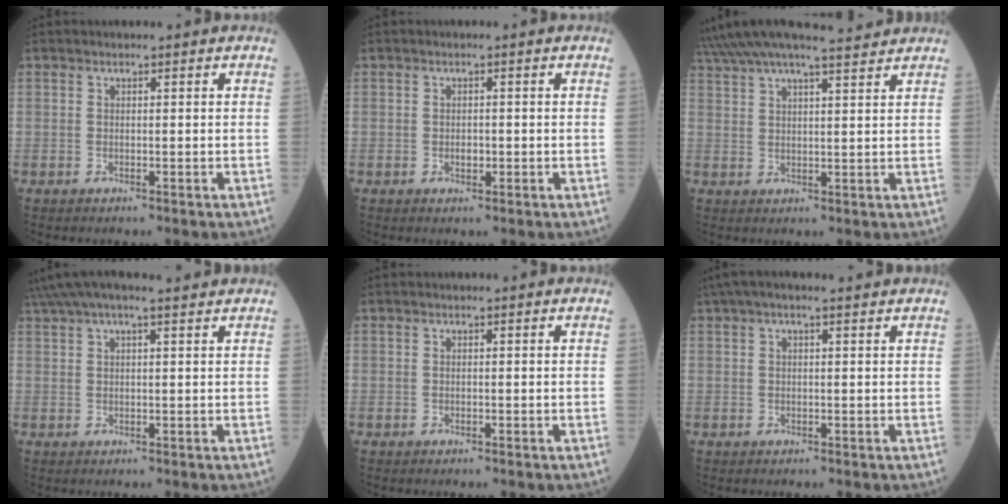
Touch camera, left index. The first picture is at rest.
{"total": 1.1, "force": [-0.2, 0.8, 0.8], "torque": [-0.015, 0.000, -0.001]}
{"total": 14.6, "force": [13.3, 0.6, 5.9], "torque": [-0.116, 0.027, 0.204]}
{"total": 9.3, "force": [8.0, 0.6, 4.8], "torque": [-0.087, 0.044, 0.115]}
{"total": 0.0}
{"total": 6.0, "force": [4.7, 0.6, 3.7], "torque": [-0.066, 0.042, 0.072]}